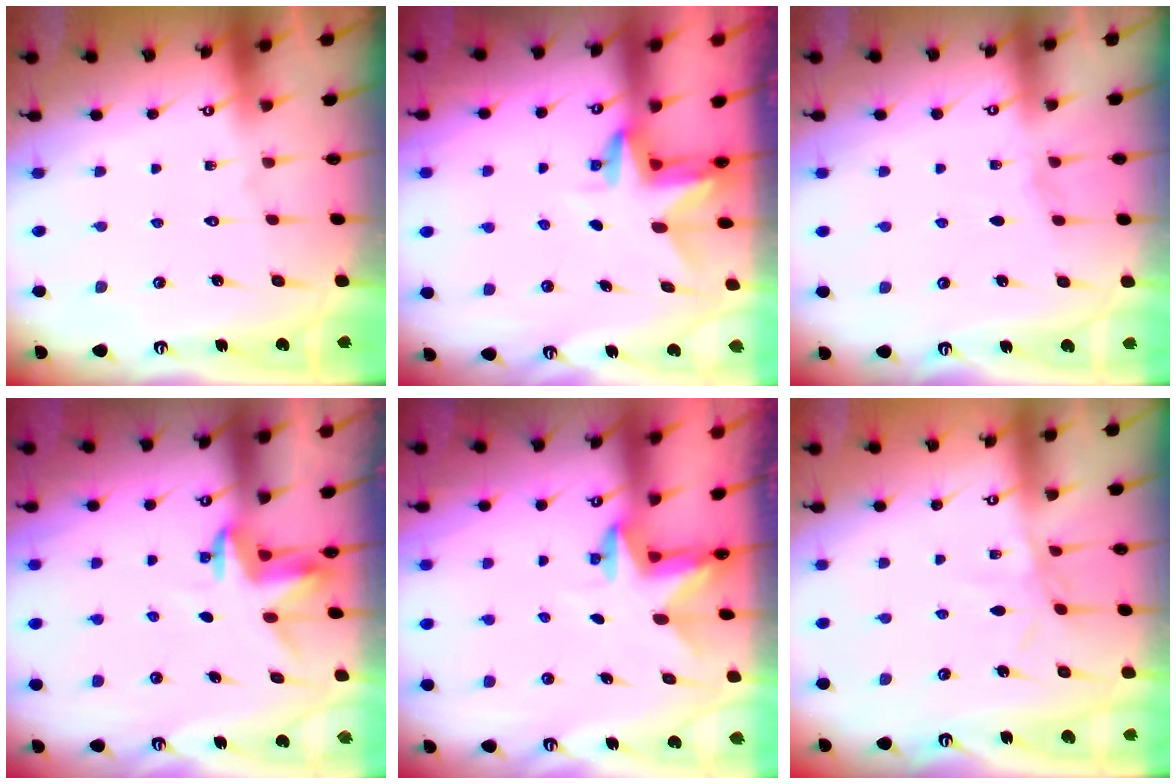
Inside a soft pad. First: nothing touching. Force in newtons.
{"total": 2.9, "press": 2.9, "slide": 0.2}
{"total": 2.2, "press": 2.2, "slide": 0.3}
{"total": 4.0, "press": 3.9, "slide": 0.3}
{"total": 2.4, "press": 2.3, "slide": 0.4}
{"total": 2.8, "press": 2.8, "slide": 0.2}